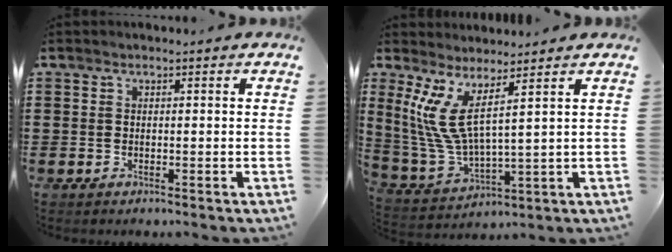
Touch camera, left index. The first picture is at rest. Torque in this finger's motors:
{"motor_torque": [0.79, 0.82, 0.69, 0.21]}